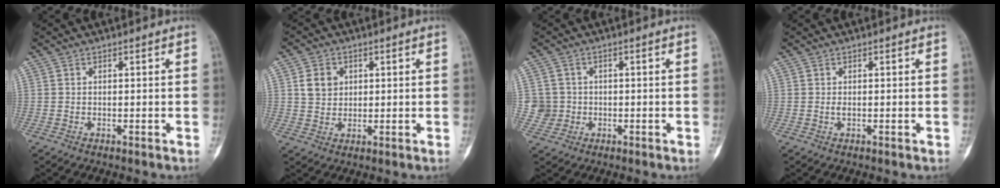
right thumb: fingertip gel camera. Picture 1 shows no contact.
{"total": 5.0, "force": [1.5, 4.2, 2.3], "torque": [-0.021, -0.005, 0.026]}
{"total": 3.8, "force": [-0.1, 3.8, 0.0], "torque": [0.023, 0.007, -0.007]}
{"total": 0.9, "force": [-0.1, 0.4, 0.8], "torque": [-0.013, -0.001, -0.002]}